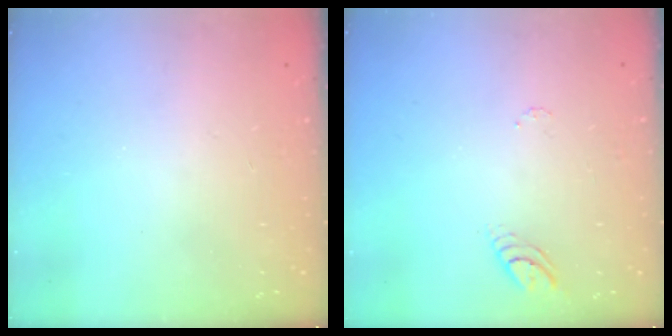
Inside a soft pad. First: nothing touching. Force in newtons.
{"total": 4.0, "press": 4.0, "slide": 0.4}